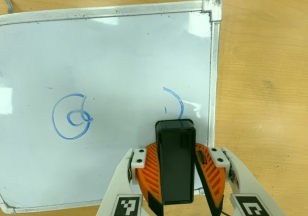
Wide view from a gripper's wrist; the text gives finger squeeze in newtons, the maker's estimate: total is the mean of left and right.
{"total": 7.7, "left": 8.6, "right": 6.9}